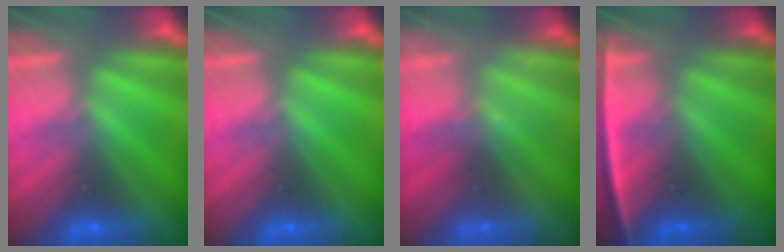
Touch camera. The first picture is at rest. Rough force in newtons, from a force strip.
{"total": 0.0}
{"total": 2.3}
{"total": 2.4}